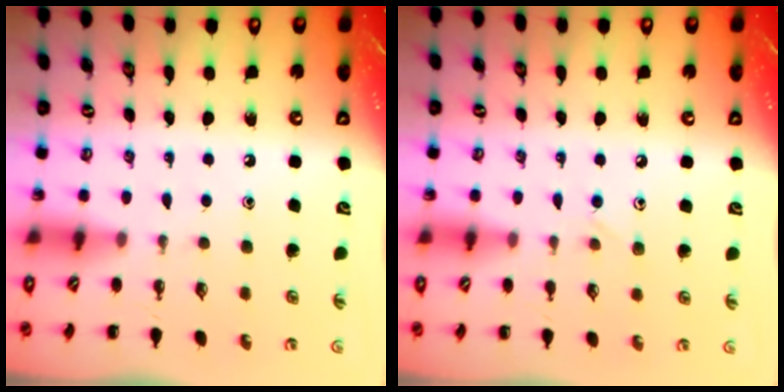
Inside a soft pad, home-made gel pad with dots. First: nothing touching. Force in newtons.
{"total": 6.2, "press": 5.9, "slide": 2.0}